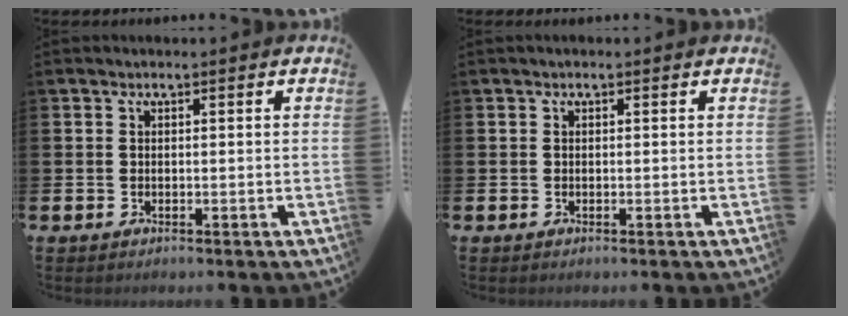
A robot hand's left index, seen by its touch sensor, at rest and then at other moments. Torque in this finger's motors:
{"motor_torque": [0.84, -1.30, 0.28, 0.14]}